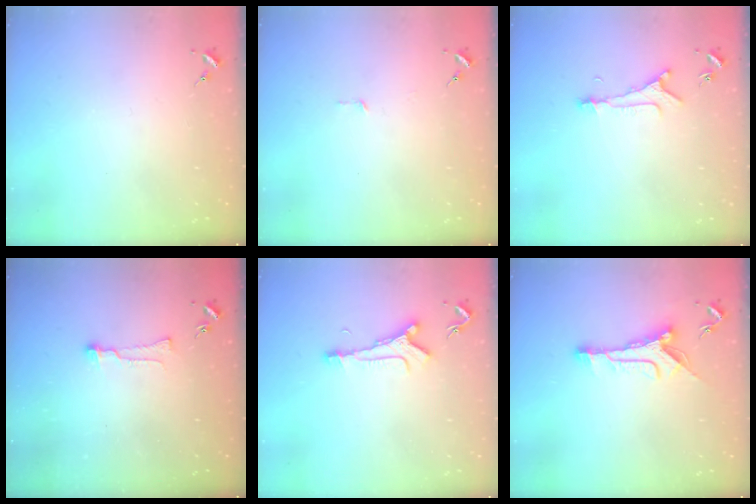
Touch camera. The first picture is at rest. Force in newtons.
{"total": 2.8, "press": 2.8, "slide": 0.2}
{"total": 6.1, "press": 6.0, "slide": 0.6}
{"total": 5.2, "press": 5.1, "slide": 0.4}
{"total": 7.8, "press": 7.7, "slide": 0.6}
{"total": 10.4, "press": 10.3, "slide": 0.8}